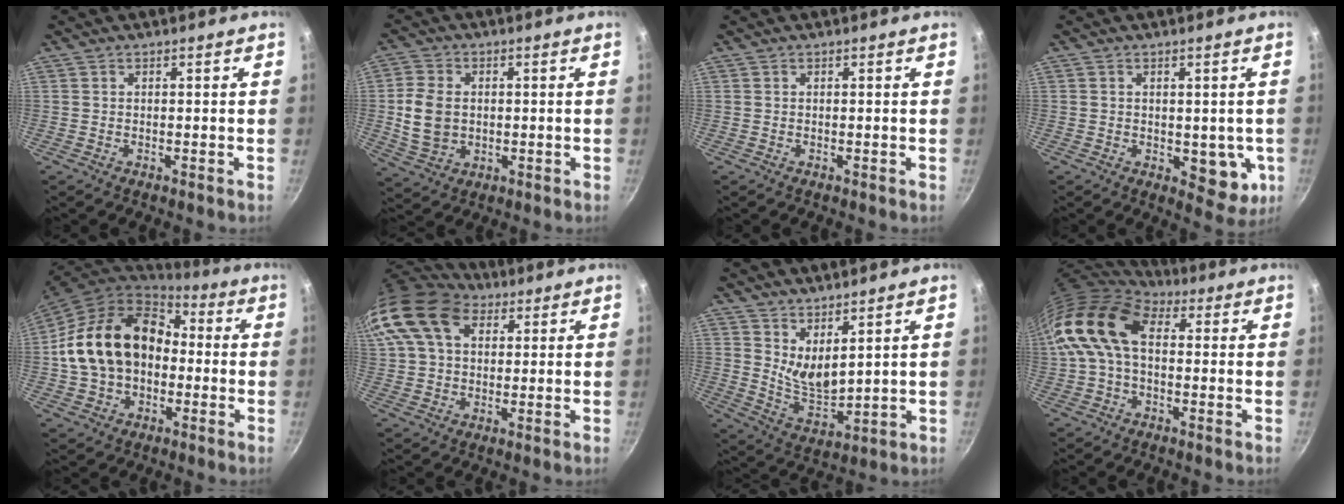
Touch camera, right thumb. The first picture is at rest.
{"total": 9.1, "force": [0.2, 6.9, 5.8], "torque": [-0.101, -0.002, 0.007]}
{"total": 0.0}
{"total": 7.6, "force": [-0.9, 4.6, 6.0], "torque": [-0.048, -0.010, -0.006]}
{"total": 20.1, "force": [0.1, 15.0, 13.3], "torque": [-0.222, 0.051, -0.002]}
{"total": 20.0, "force": [7.8, 13.9, 12.1], "torque": [-0.262, 0.031, 0.133]}
{"total": 7.6, "force": [4.6, 3.1, 5.2], "torque": [-0.079, -0.057, 0.093]}
{"total": 14.0, "force": [1.8, 9.0, 10.5], "torque": [-0.185, 0.020, 0.016]}